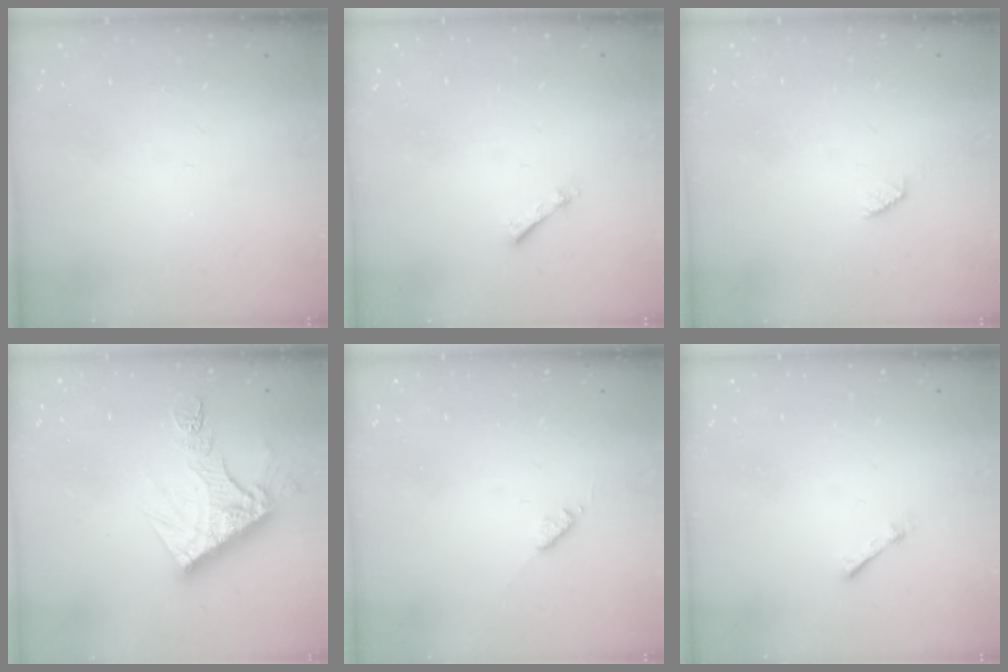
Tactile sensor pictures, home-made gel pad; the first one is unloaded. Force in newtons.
{"total": 2.7, "press": 2.7, "slide": 0.4}
{"total": 4.3, "press": 4.3, "slide": 0.6}
{"total": 13.5, "press": 13.4, "slide": 1.2}
{"total": 2.8, "press": 2.8, "slide": 0.4}
{"total": 1.7, "press": 1.7, "slide": 0.2}